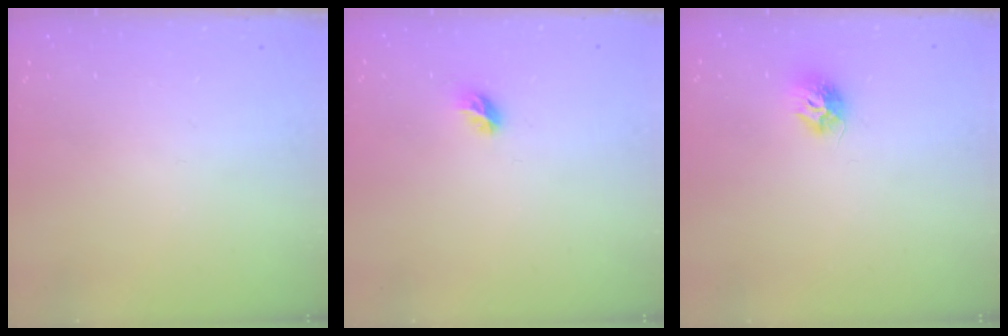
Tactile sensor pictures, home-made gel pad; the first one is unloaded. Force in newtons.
{"total": 5.4, "press": 5.2, "slide": 1.4}
{"total": 8.0, "press": 8.0, "slide": 0.5}